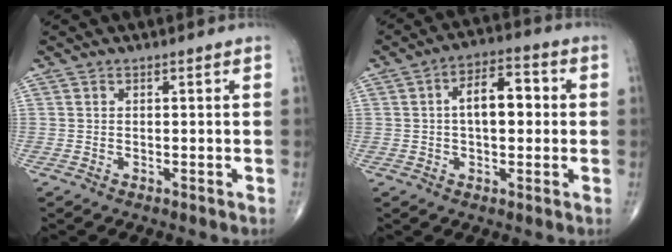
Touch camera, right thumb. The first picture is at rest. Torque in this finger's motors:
{"motor_torque": [1.26, 1.91, 0.91, -0.21, 0.07]}